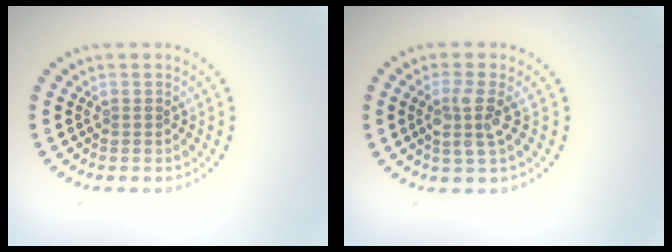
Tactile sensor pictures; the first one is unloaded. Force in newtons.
{"total": 2.6, "press": 2.2, "slide": 1.5}